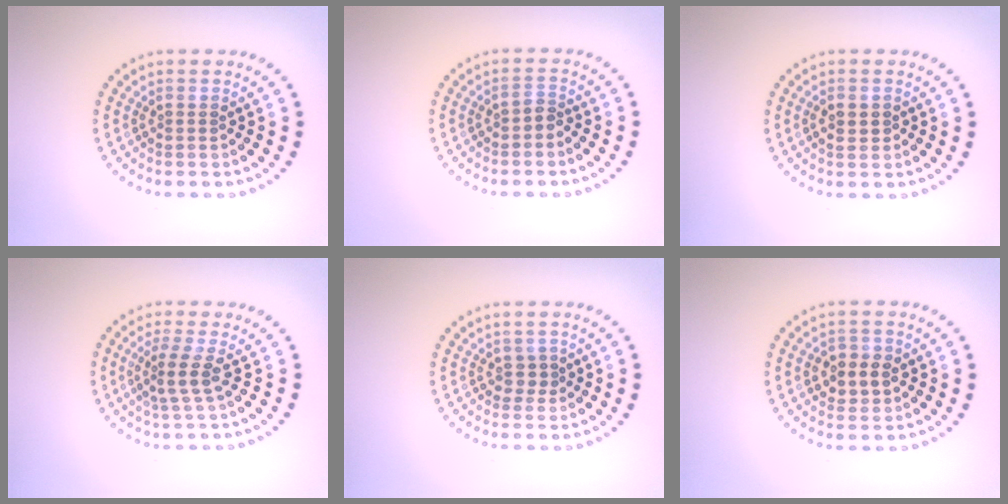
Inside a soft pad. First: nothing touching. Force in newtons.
{"total": 1.1, "press": 0.8, "slide": 0.6}
{"total": 1.2, "press": 1.1, "slide": 0.1}
{"total": 2.2, "press": 1.5, "slide": 1.6}
{"total": 1.1, "press": 0.8, "slide": 0.7}
{"total": 2.7, "press": 2.6, "slide": 0.5}